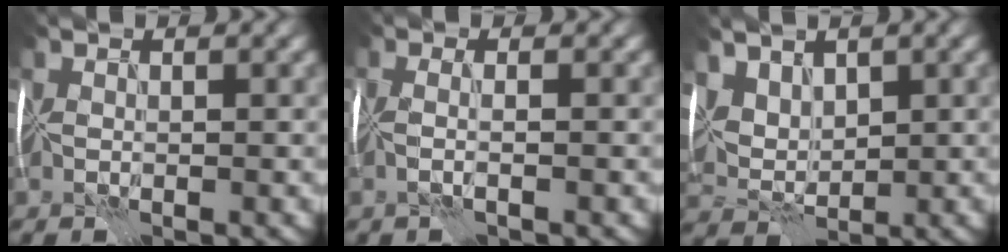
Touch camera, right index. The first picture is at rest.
{"total": 1.2, "force": [-0.5, -0.9, 0.7], "torque": [-0.017, -0.002, -0.010]}
{"total": 4.2, "force": [2.8, 2.6, 1.7], "torque": [-0.056, -0.004, 0.073]}